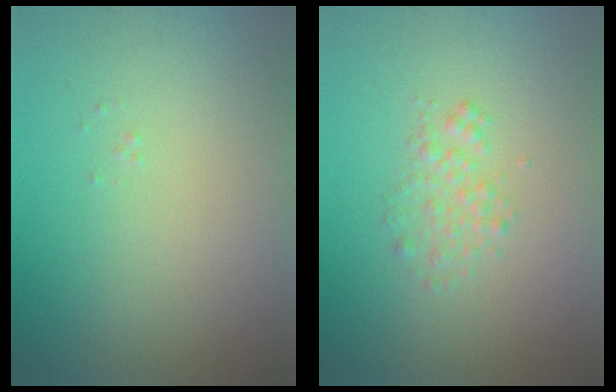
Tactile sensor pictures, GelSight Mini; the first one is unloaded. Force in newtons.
{"total": 1.5, "press": 1.5, "slide": 0.0}